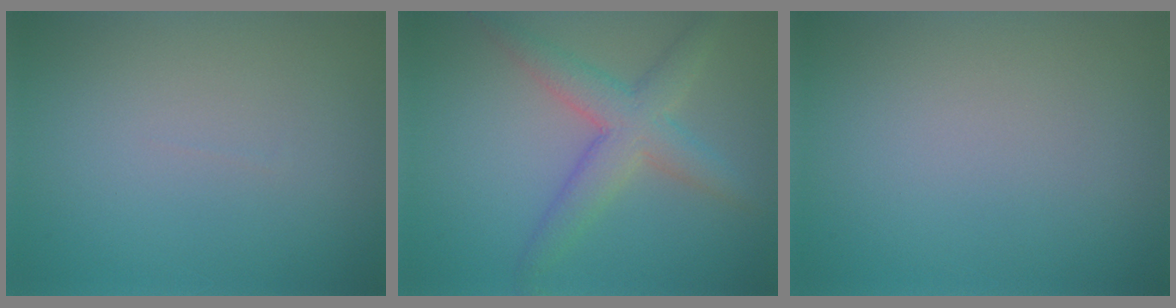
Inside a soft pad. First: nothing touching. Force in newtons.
{"total": 4.5, "press": 4.5, "slide": 0.0}
{"total": 0.0}